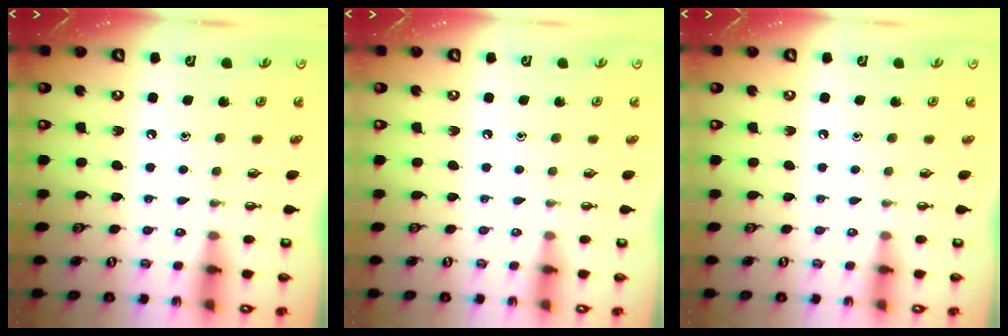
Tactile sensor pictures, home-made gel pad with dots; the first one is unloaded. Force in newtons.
{"total": 0.0}
{"total": 0.0}